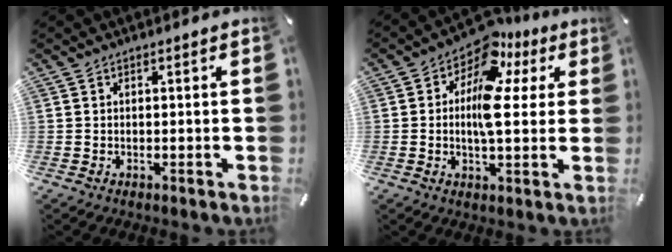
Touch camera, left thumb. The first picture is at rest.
{"total": 13.5, "force": [3.4, 7.2, 10.9], "torque": [-0.189, -0.022, 0.055]}